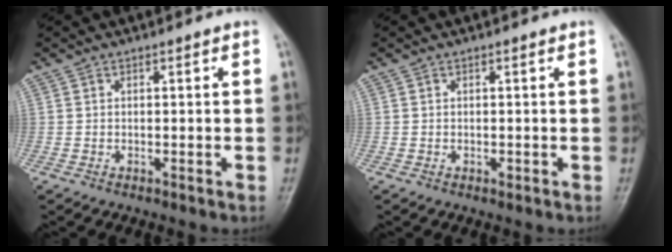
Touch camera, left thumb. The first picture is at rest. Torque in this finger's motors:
{"motor_torque": [-0.04, -0.01, 0.06, -0.01, 0.00]}